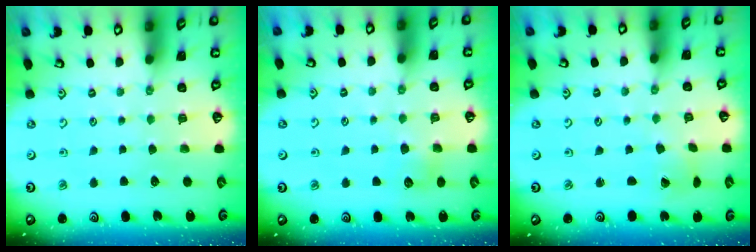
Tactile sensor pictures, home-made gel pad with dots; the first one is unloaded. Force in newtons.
{"total": 4.8, "press": 4.8, "slide": 0.6}
{"total": 1.2, "press": 1.2, "slide": 0.2}